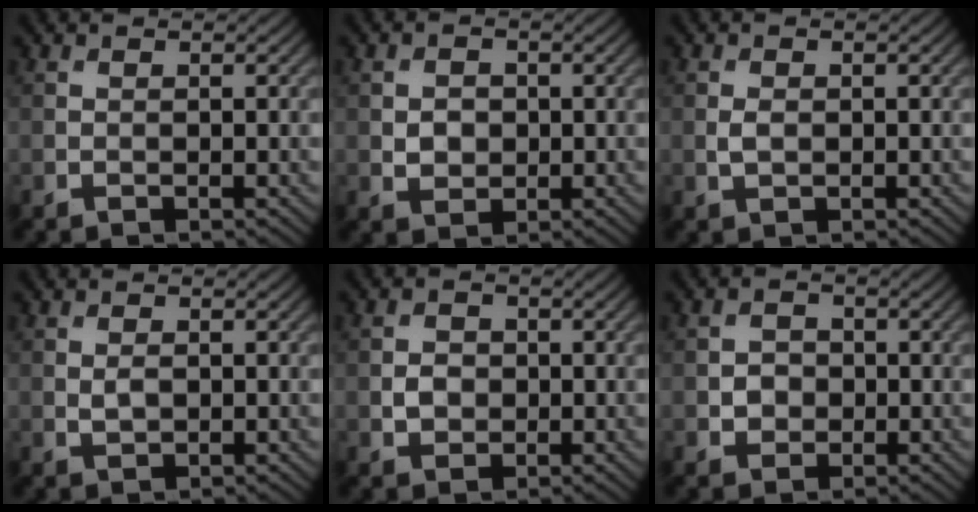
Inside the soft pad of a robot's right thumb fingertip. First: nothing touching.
{"total": 2.4, "force": [-0.1, 2.0, 1.2], "torque": [-0.025, -0.005, -0.004]}
{"total": 1.4, "force": [0.0, 0.9, 1.0], "torque": [-0.024, -0.002, 0.000]}
{"total": 1.4, "force": [0.1, 0.9, 1.2], "torque": [-0.025, -0.003, 0.004]}
{"total": 2.2, "force": [-0.3, 1.9, 1.0], "torque": [-0.019, -0.005, -0.009]}
{"total": 2.3, "force": [-0.4, 2.0, 0.9], "torque": [-0.014, -0.003, -0.012]}